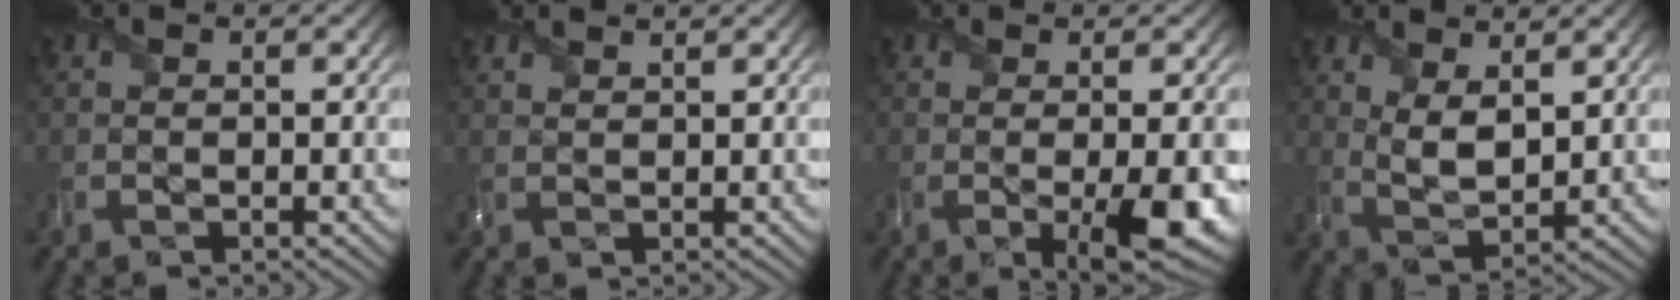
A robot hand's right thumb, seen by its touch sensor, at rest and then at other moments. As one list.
[{"total": 1.4, "force": [1.4, 0.2, 0.4], "torque": [-0.018, 0.003, 0.030]}, {"total": 7.4, "force": [-1.7, 1.8, 7.0], "torque": [-0.106, -0.011, -0.016]}, {"total": 4.8, "force": [2.3, 2.1, 3.6], "torque": [-0.086, -0.006, 0.049]}]